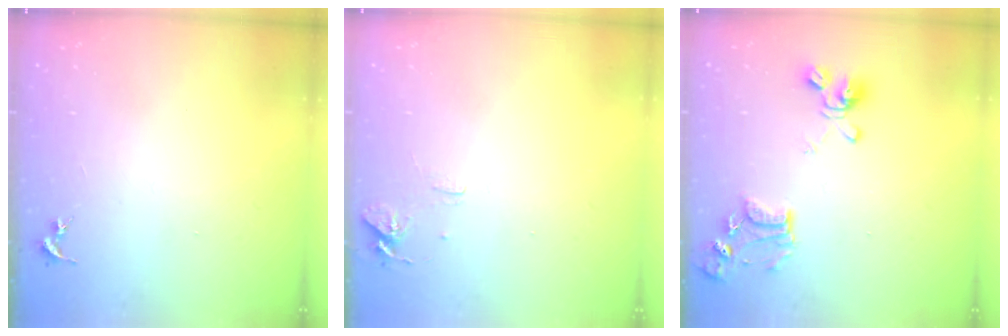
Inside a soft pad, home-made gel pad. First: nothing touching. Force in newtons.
{"total": 7.4, "press": 7.4, "slide": 0.6}
{"total": 14.6, "press": 14.6, "slide": 1.4}